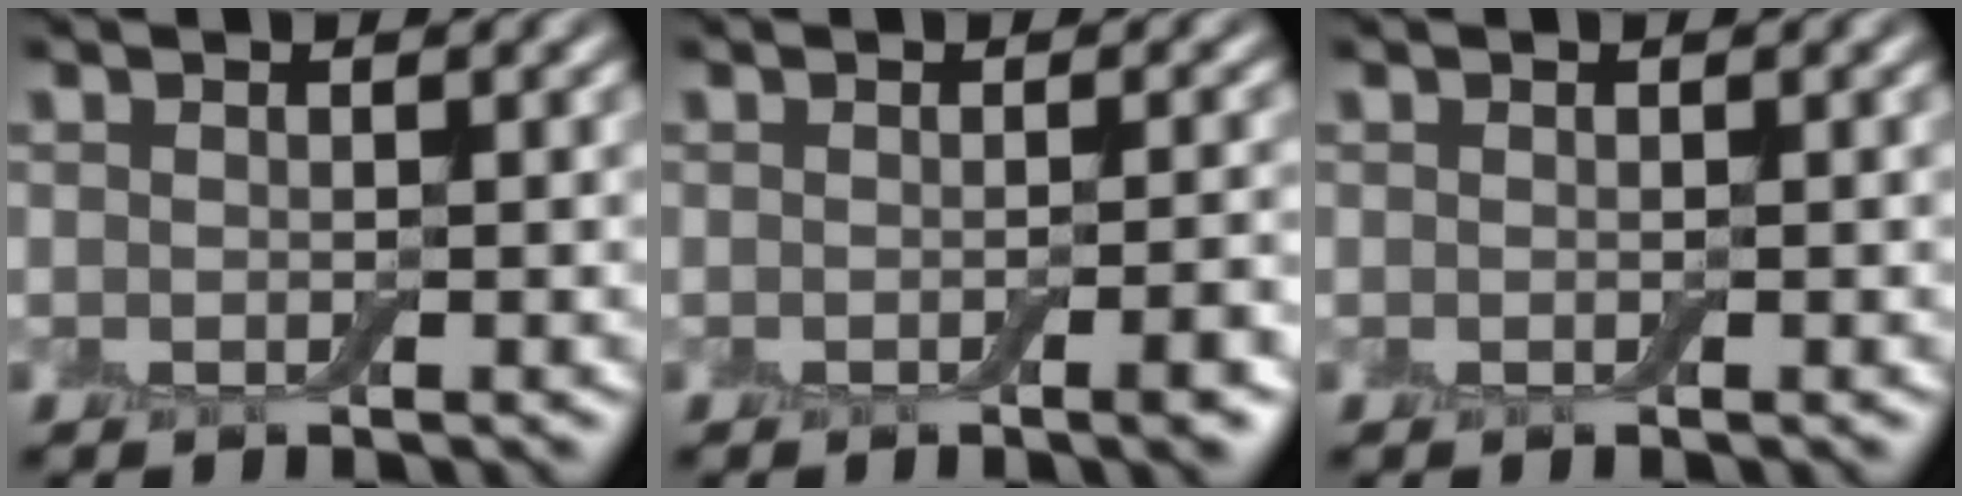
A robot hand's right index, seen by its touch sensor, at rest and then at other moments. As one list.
[{"total": 2.5, "force": [-0.9, 0.6, 2.2], "torque": [-0.022, 0.003, -0.013]}, {"total": 0.0}]